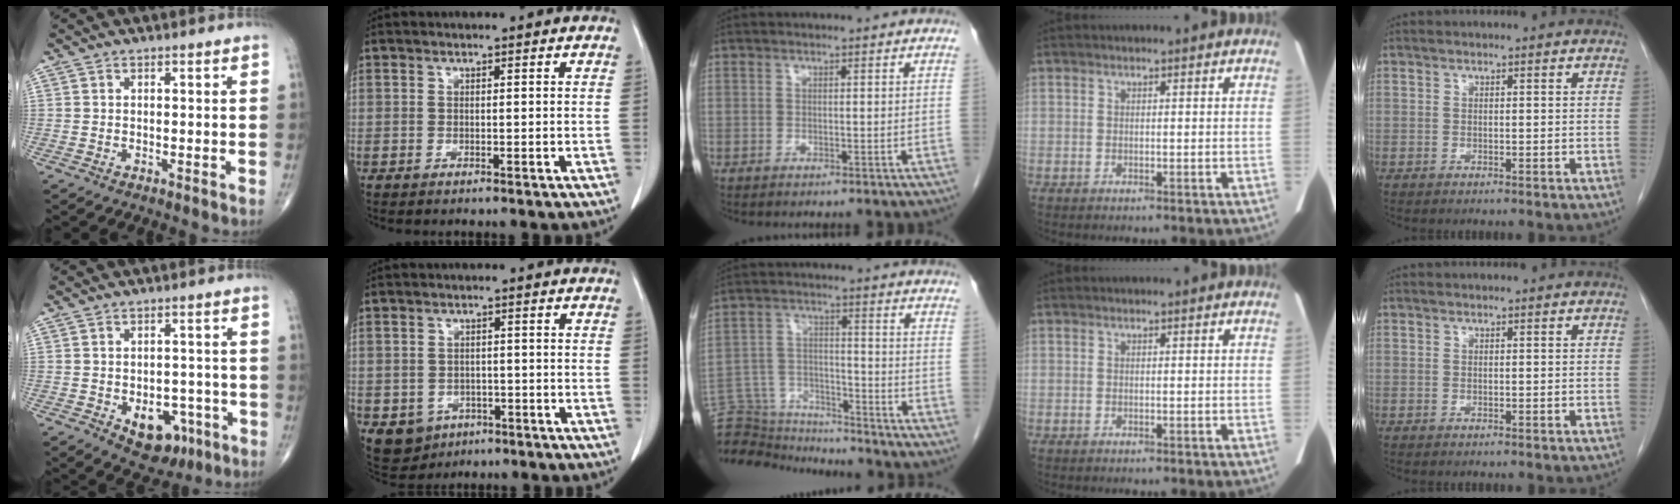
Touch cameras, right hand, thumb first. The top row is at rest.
{"thumb": {"total": 9.3, "force": [-3.7, 6.1, 6.0], "torque": [-0.045, 0.023, -0.038]}, "index": {"total": 5.9, "force": [-2.7, 5.1, 1.5], "torque": [-0.025, 0.004, -0.031]}, "middle": {"total": 14.4, "force": [-13.9, 2.8, 2.3], "torque": [-0.039, 0.035, -0.218]}}